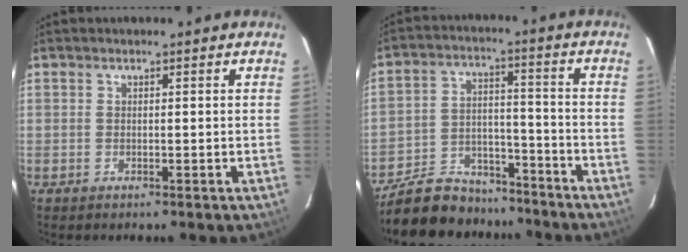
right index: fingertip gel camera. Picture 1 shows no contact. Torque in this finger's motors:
{"motor_torque": [0.73, -0.82, -0.01, -0.02]}